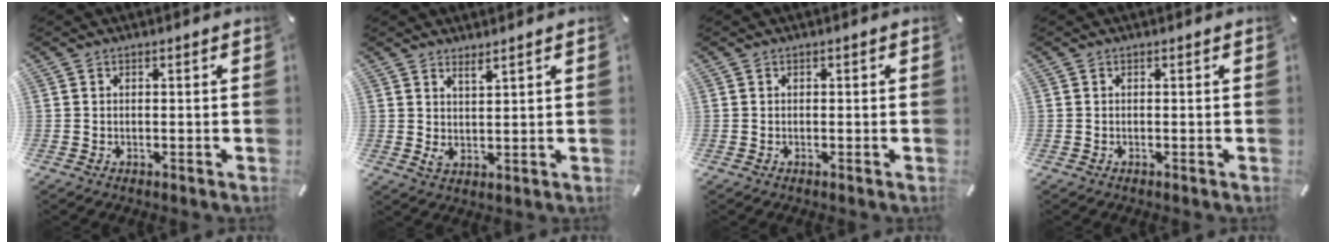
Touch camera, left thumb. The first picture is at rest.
{"total": 3.4, "force": [2.4, 1.2, 2.2], "torque": [-0.042, -0.023, 0.040]}
{"total": 0.0}
{"total": 0.0}